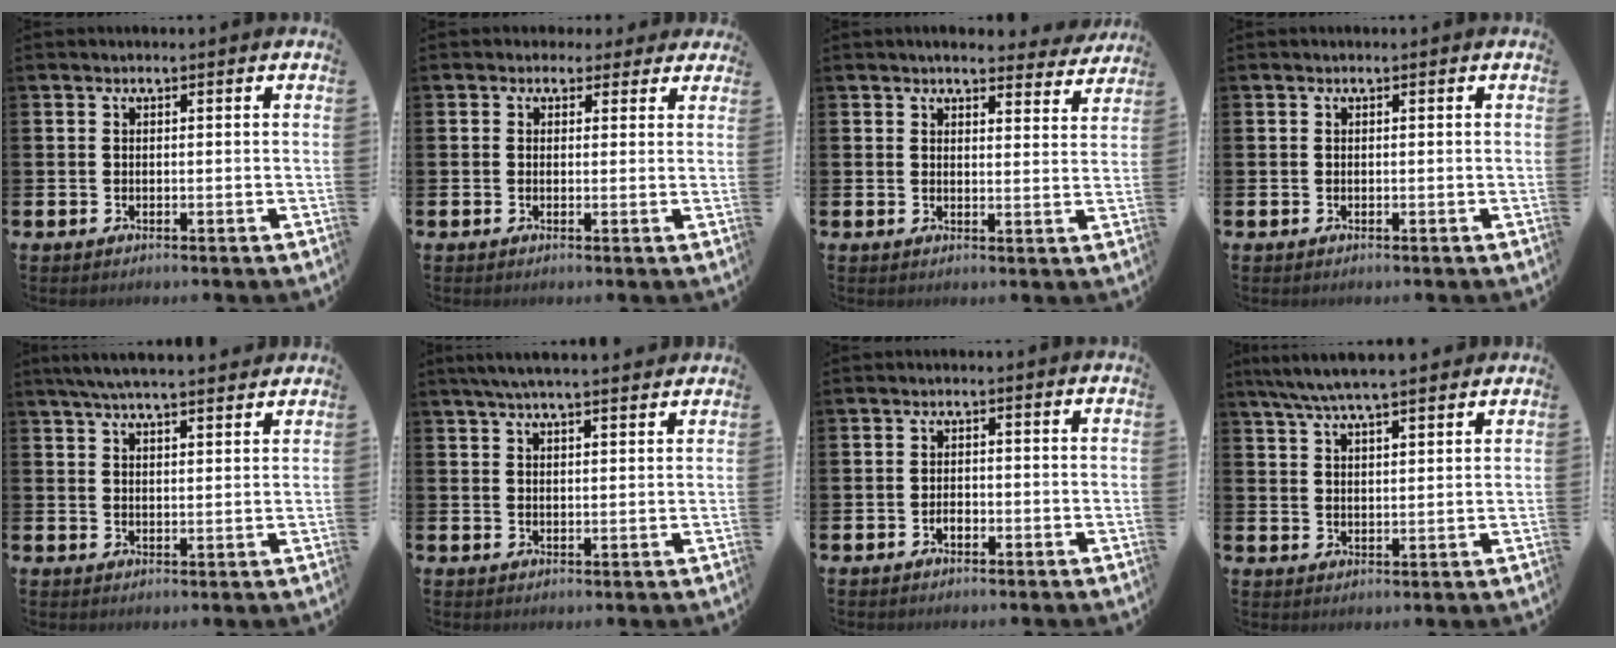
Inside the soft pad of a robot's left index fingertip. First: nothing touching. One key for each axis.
{"total": 2.1, "fx": 1.4, "fy": 1.5, "fz": -0.1, "tx": 0.004, "ty": -0.001, "tz": 0.020}
{"total": 4.2, "fx": 4.0, "fy": 0.8, "fz": 0.8, "tx": -0.018, "ty": -0.021, "tz": 0.070}
{"total": 0.0}
{"total": 5.0, "fx": 4.7, "fy": 0.3, "fz": 1.7, "tx": -0.044, "ty": -0.015, "tz": 0.086}
{"total": 4.5, "fx": 4.1, "fy": 0.2, "fz": 1.8, "tx": -0.044, "ty": -0.008, "tz": 0.073}
{"total": 1.4, "fx": -0.7, "fy": 0.9, "fz": 0.9, "tx": -0.016, "ty": 0.000, "tz": -0.015}
{"total": 6.2, "fx": 5.7, "fy": 0.7, "fz": 2.3, "tx": -0.068, "ty": -0.015, "tz": 0.106}